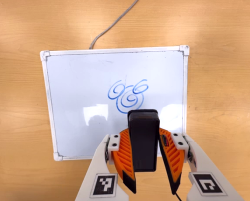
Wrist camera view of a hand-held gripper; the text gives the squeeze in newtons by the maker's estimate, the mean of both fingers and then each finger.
{"total": 8.2, "left": 6.7, "right": 9.8}